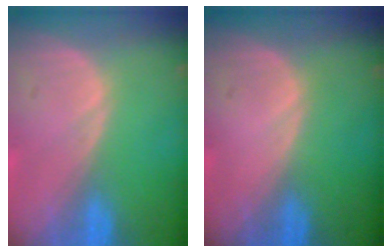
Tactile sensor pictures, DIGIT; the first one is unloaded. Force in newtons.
{"total": 0.0}